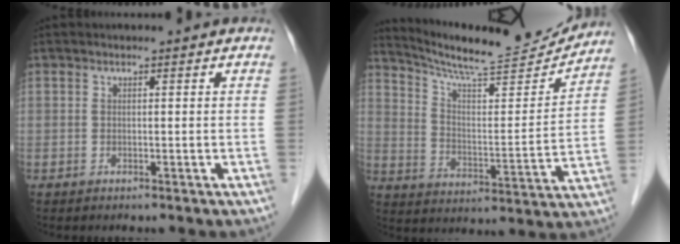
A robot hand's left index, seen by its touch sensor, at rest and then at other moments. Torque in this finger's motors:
{"motor_torque": [0.24, -0.41, 0.13, 0.04]}